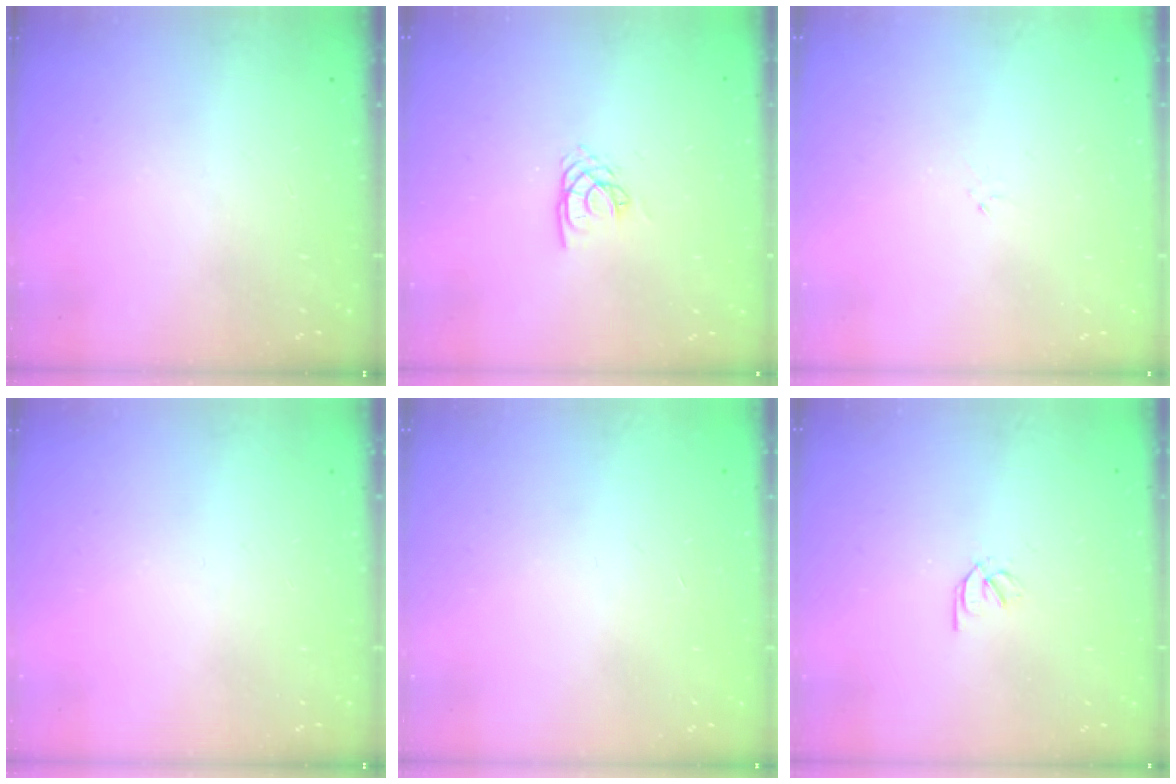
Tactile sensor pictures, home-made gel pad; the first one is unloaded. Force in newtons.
{"total": 3.1, "press": 3.1, "slide": 0.2}
{"total": 0.0}
{"total": 0.0}
{"total": 0.9, "press": 0.8, "slide": 0.2}
{"total": 2.0, "press": 2.0, "slide": 0.3}